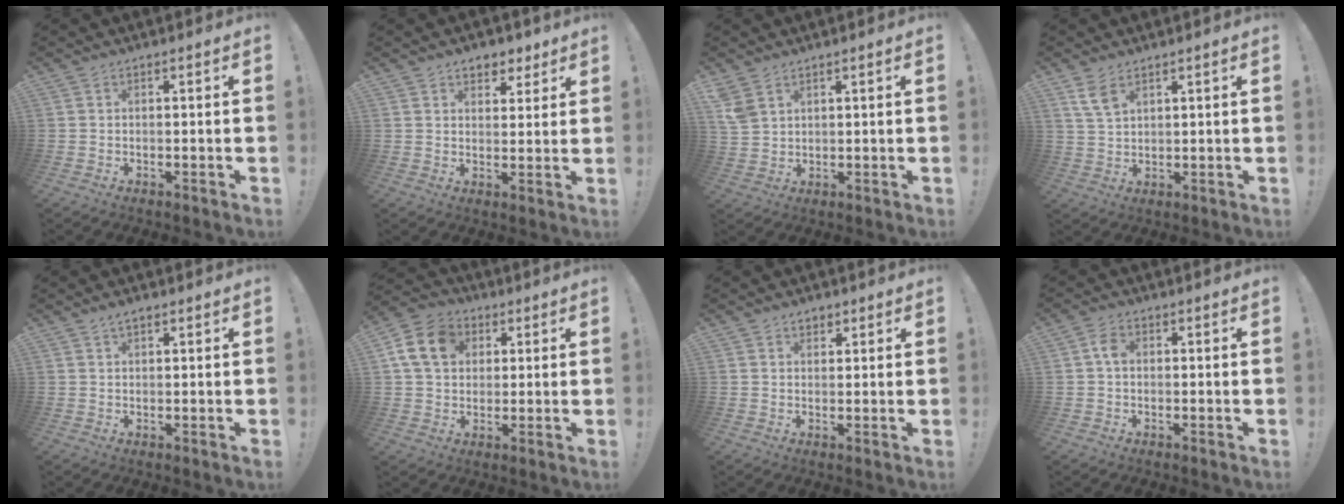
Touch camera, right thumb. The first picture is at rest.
{"total": 6.0, "force": [4.0, 4.0, 1.9], "torque": [-0.006, -0.022, 0.071]}
{"total": 5.1, "force": [3.1, 3.2, 2.5], "torque": [-0.052, -0.014, 0.061]}
{"total": 5.9, "force": [3.6, 3.3, 3.4], "torque": [-0.064, -0.014, 0.070]}
{"total": 2.2, "force": [1.4, 0.8, 1.4], "torque": [-0.023, -0.003, 0.025]}
{"total": 13.7, "force": [3.9, 10.9, 7.5], "torque": [-0.123, 0.002, 0.081]}
{"total": 2.2, "force": [1.5, 1.5, 0.6], "torque": [0.005, -0.010, 0.024]}
{"total": 3.7, "force": [0.3, 2.5, 2.7], "torque": [-0.050, 0.010, 0.004]}